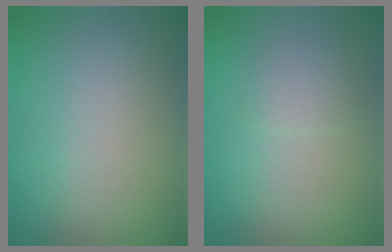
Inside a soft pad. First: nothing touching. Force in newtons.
{"total": 1.4, "press": 1.4, "slide": 0.0}